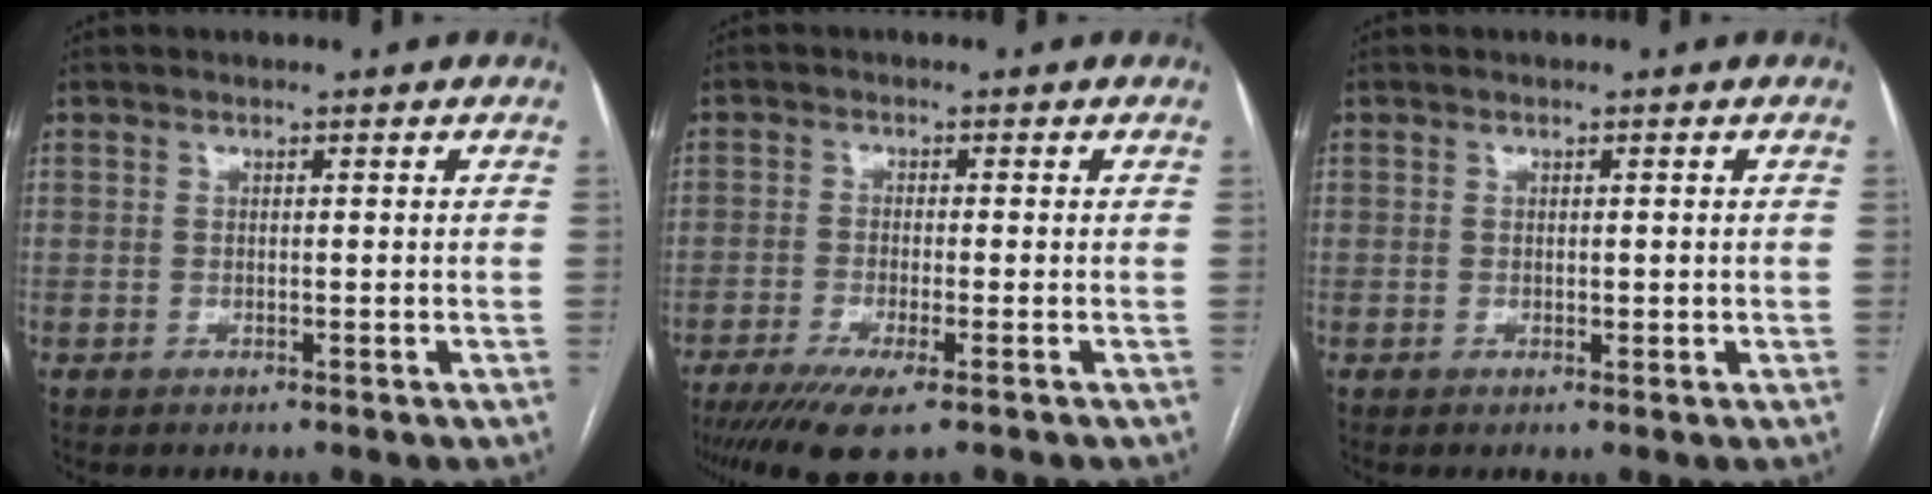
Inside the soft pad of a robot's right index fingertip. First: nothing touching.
{"total": 7.9, "force": [-5.3, 0.6, 5.9], "torque": [-0.096, -0.019, -0.086]}
{"total": 1.0, "force": [0.0, 0.6, 0.8], "torque": [-0.010, -0.001, 0.002]}